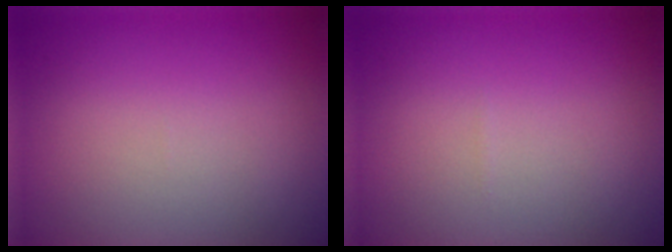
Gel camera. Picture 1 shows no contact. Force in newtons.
{"total": 0.0}